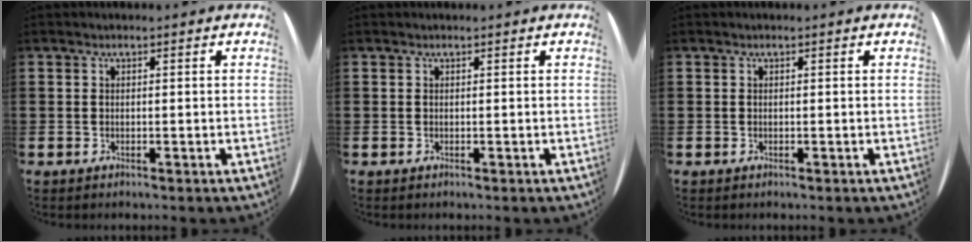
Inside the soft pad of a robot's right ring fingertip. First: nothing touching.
{"total": 0.0}
{"total": 0.0}